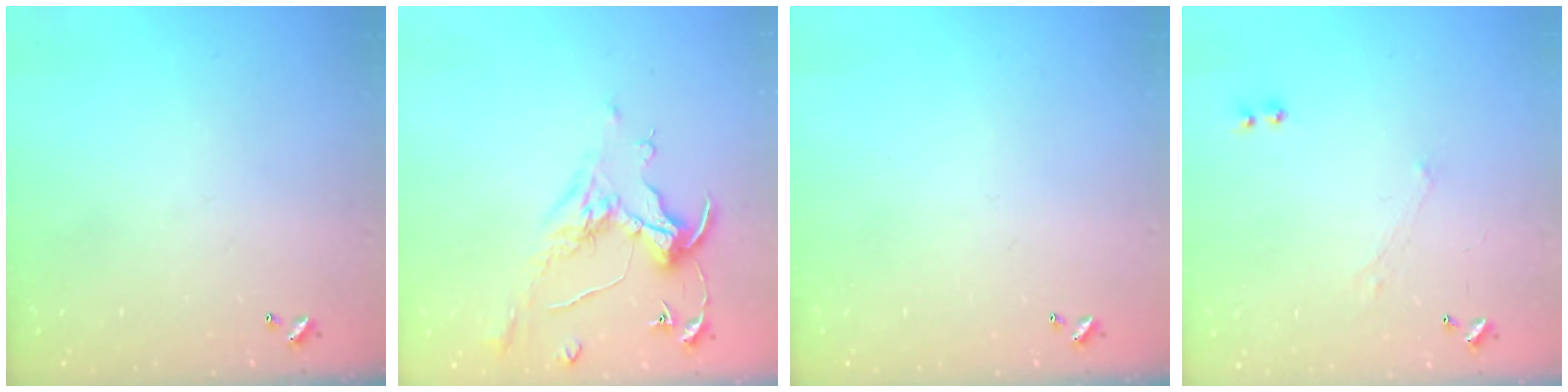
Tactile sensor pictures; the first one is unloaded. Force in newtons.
{"total": 0.8, "press": 0.7, "slide": 0.5}
{"total": 0.0}
{"total": 1.0, "press": 0.9, "slide": 0.5}